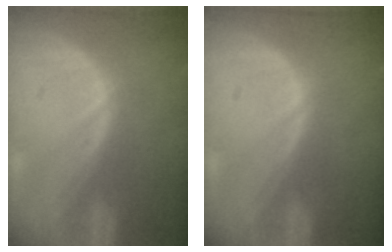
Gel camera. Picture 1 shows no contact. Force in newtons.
{"total": 0.0}